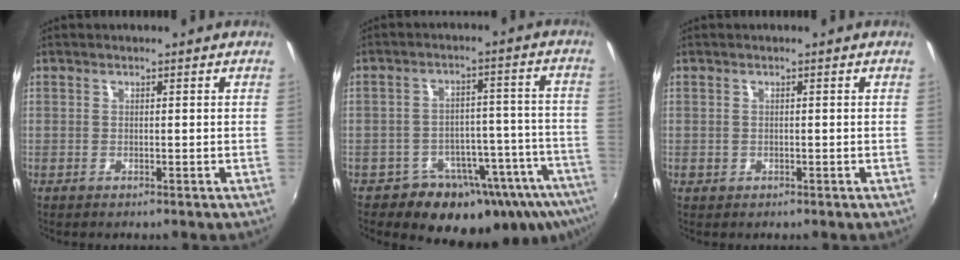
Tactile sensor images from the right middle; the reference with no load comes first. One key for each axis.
{"total": 16.8, "fx": -11.9, "fy": 9.4, "fz": 7.1, "tx": -0.113, "ty": 0.011, "tz": -0.147}
{"total": 0.9, "fx": -0.2, "fy": 0.8, "fz": 0.2, "tx": -0.002, "ty": -0.003, "tz": -0.004}